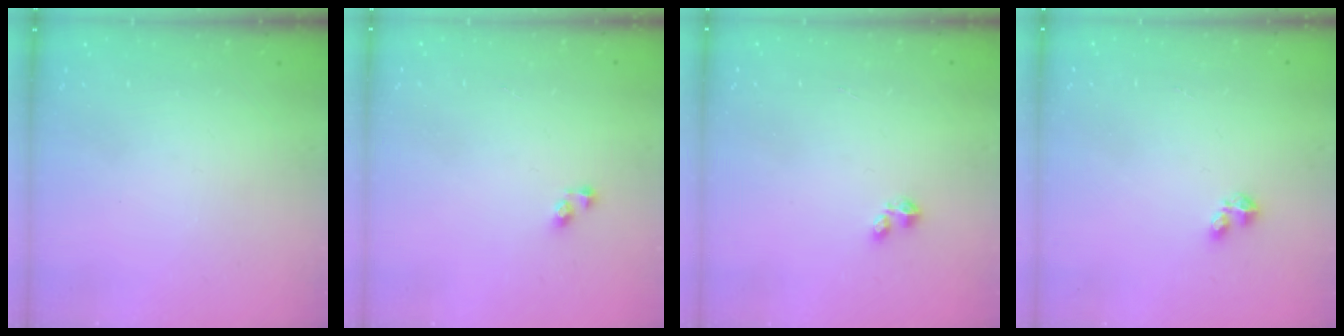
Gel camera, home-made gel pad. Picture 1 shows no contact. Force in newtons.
{"total": 3.4, "press": 3.4, "slide": 0.0}
{"total": 2.4, "press": 2.4, "slide": 0.3}
{"total": 2.9, "press": 2.9, "slide": 0.5}